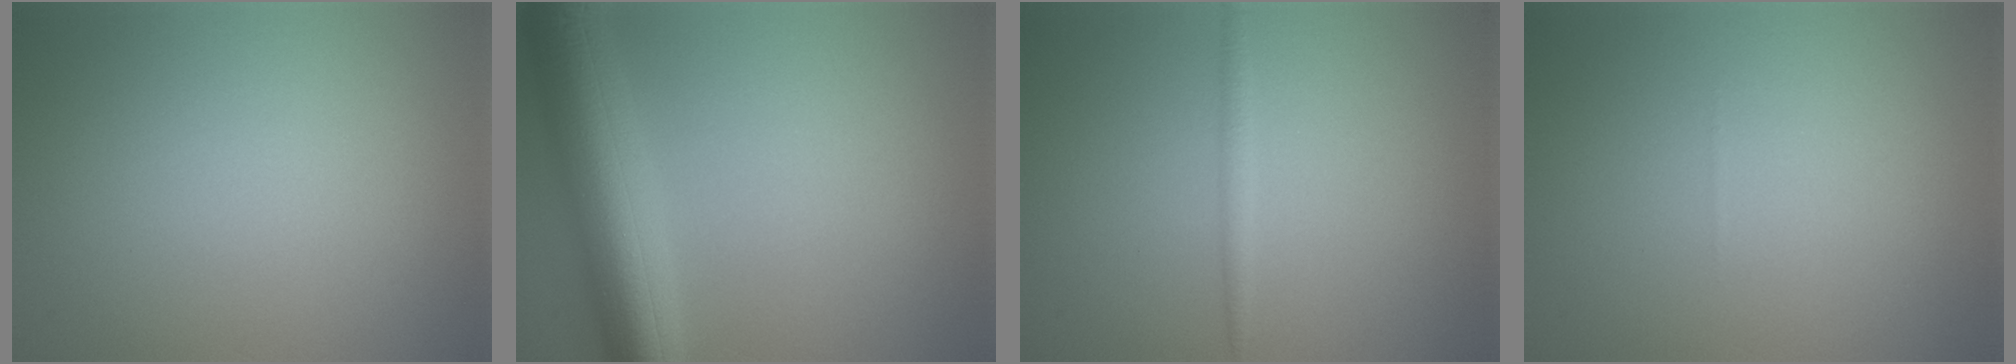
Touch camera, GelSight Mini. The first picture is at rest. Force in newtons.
{"total": 9.2, "press": 9.2, "slide": 0.4}
{"total": 1.1, "press": 1.1, "slide": 0.1}
{"total": 0.0}